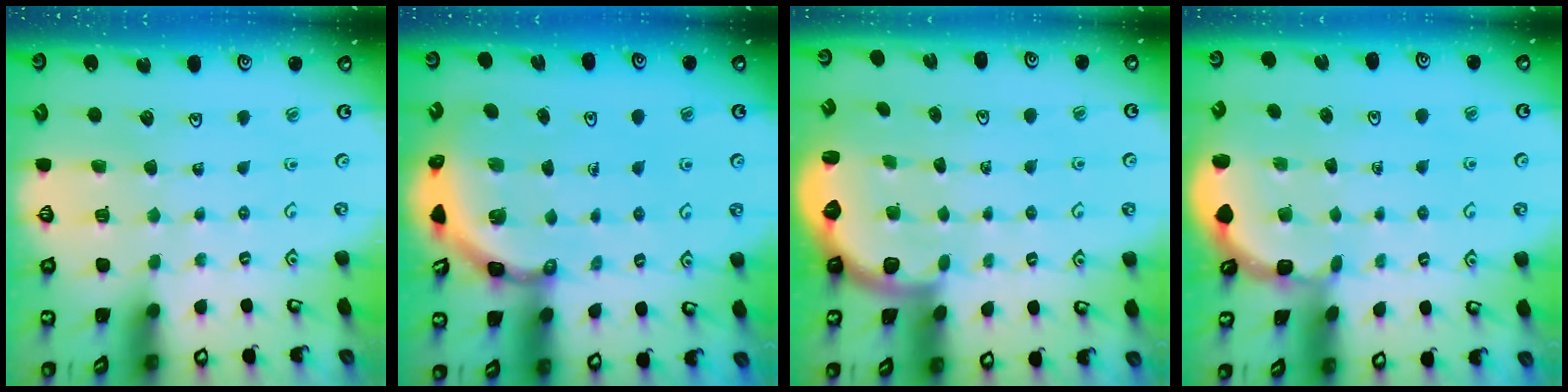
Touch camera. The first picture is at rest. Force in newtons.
{"total": 4.1, "press": 3.9, "slide": 1.3}
{"total": 2.6, "press": 2.2, "slide": 1.3}
{"total": 1.7, "press": 1.7, "slide": 0.2}